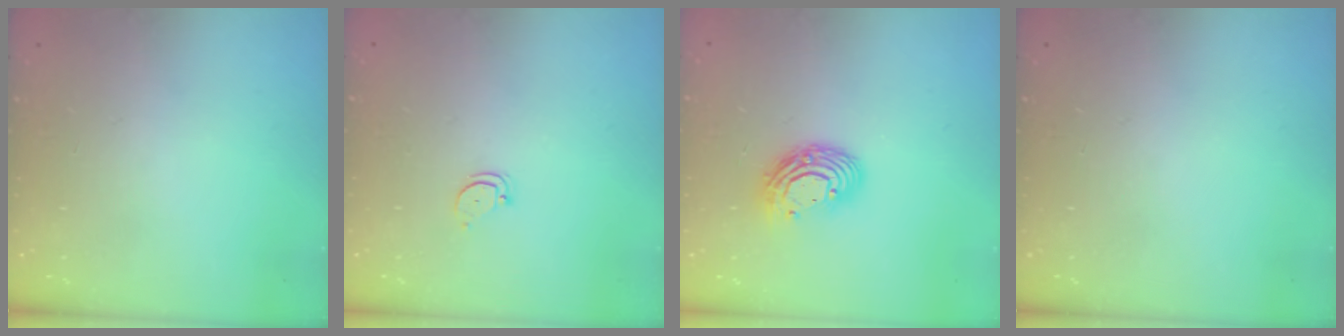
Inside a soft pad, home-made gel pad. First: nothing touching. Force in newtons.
{"total": 2.3, "press": 2.3, "slide": 0.2}
{"total": 11.4, "press": 11.4, "slide": 0.8}
{"total": 0.0}